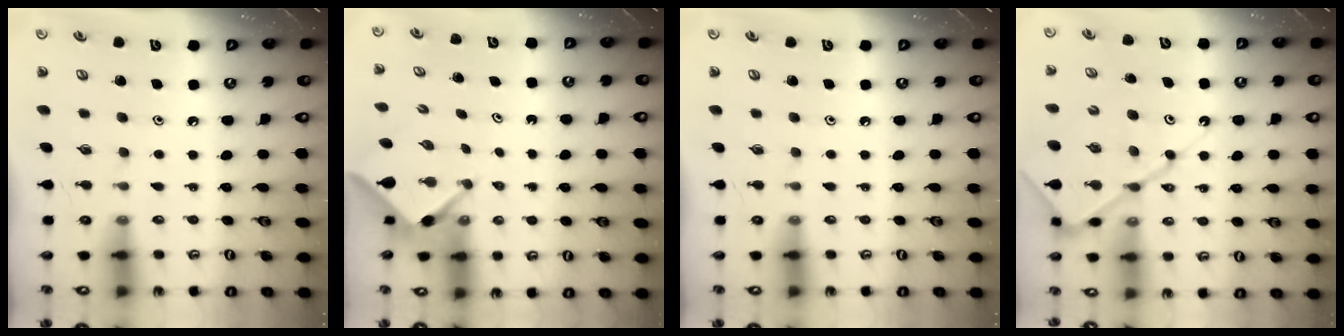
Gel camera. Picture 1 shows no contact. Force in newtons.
{"total": 3.1, "press": 3.1, "slide": 0.3}
{"total": 0.0}
{"total": 14.9, "press": 14.8, "slide": 1.8}